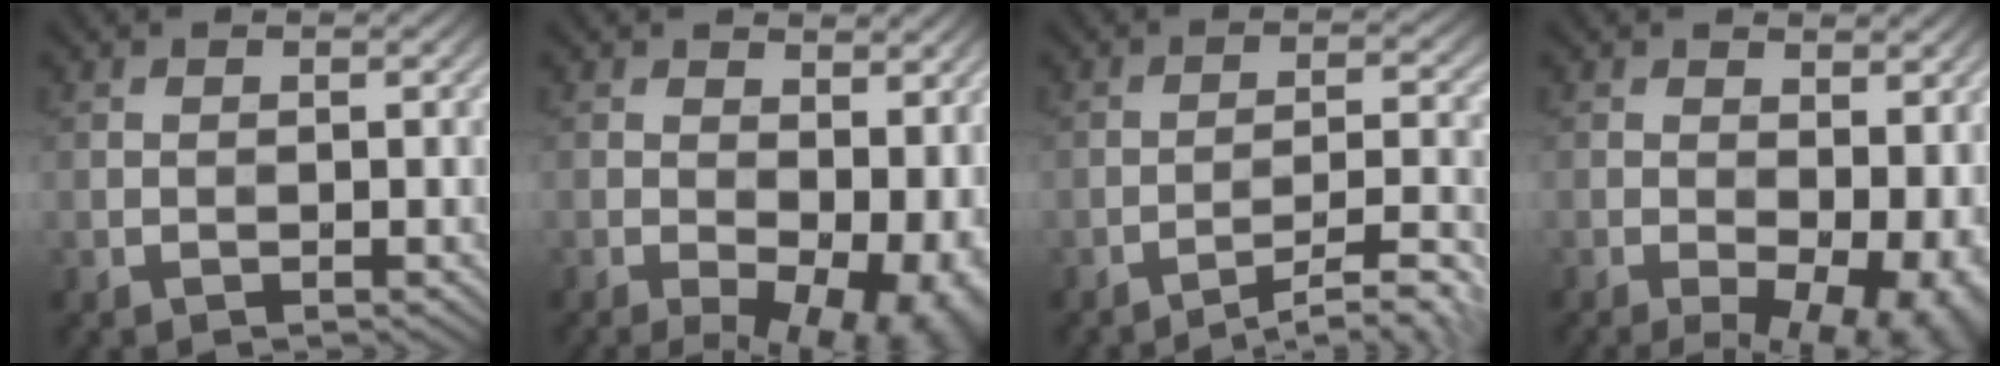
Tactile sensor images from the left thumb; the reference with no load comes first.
{"total": 12.6, "force": [-1.7, 7.0, 10.3], "torque": [-0.135, -0.026, 0.002]}
{"total": 6.9, "force": [-5.3, 0.9, 4.3], "torque": [-0.076, 0.017, -0.081]}
{"total": 11.2, "force": [-2.0, 5.9, 9.3], "torque": [-0.123, -0.020, -0.007]}